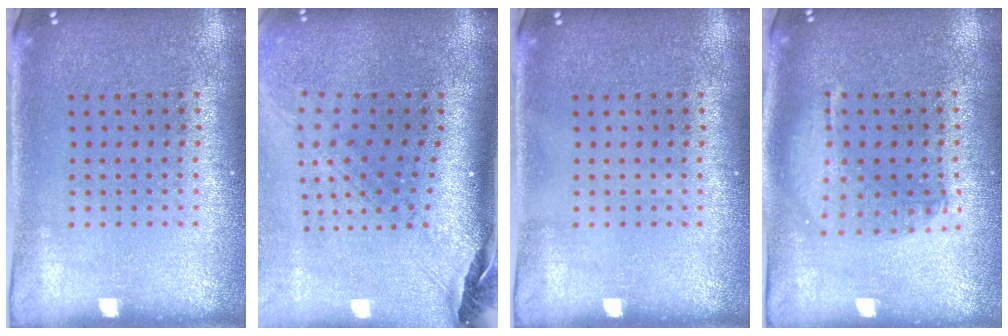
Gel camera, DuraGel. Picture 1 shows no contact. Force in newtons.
{"total": 2.8, "press": 2.1, "slide": 1.9}
{"total": 0.0}
{"total": 1.3, "press": 1.2, "slide": 0.4}